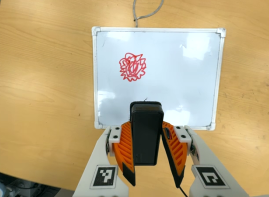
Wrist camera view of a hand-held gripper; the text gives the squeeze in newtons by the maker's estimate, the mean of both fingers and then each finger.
{"total": 5.2, "left": 4.6, "right": 5.8}